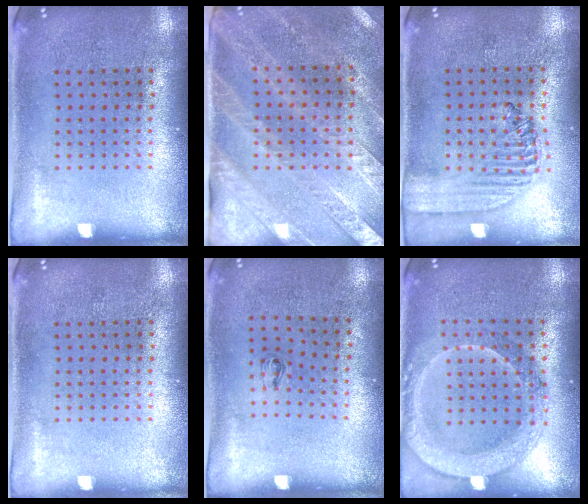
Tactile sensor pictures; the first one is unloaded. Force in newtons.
{"total": 2.6, "press": 2.4, "slide": 1.2}
{"total": 1.5, "press": 1.4, "slide": 0.5}
{"total": 0.0}
{"total": 0.6, "press": 0.2, "slide": 0.5}
{"total": 2.0, "press": 1.9, "slide": 0.8}